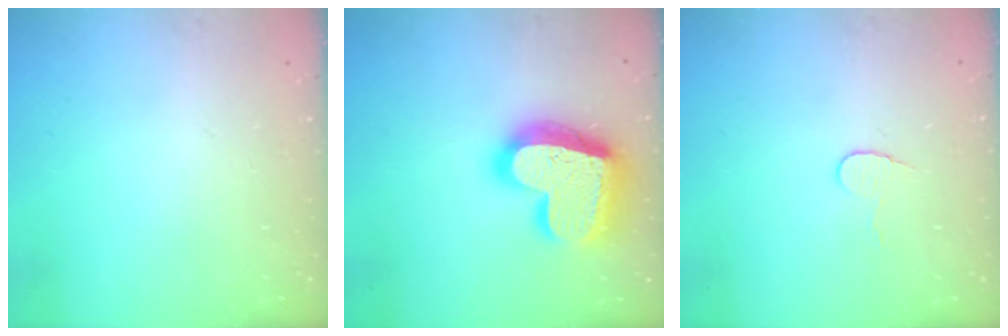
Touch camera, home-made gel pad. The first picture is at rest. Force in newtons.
{"total": 24.6, "press": 24.5, "slide": 1.9}
{"total": 5.6, "press": 5.6, "slide": 0.5}